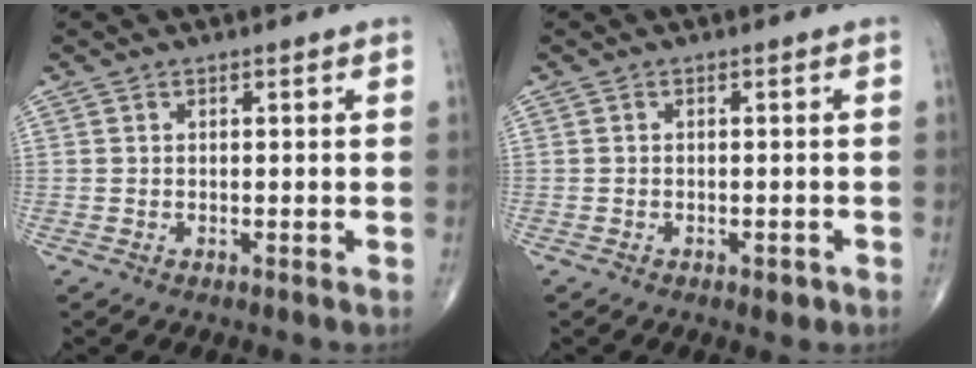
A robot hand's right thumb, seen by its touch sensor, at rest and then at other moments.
{"total": 1.5, "force": [-0.8, 0.8, 1.0], "torque": [-0.011, 0.002, -0.010]}